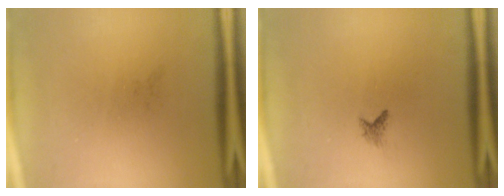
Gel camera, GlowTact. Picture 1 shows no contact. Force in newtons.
{"total": 0.8}